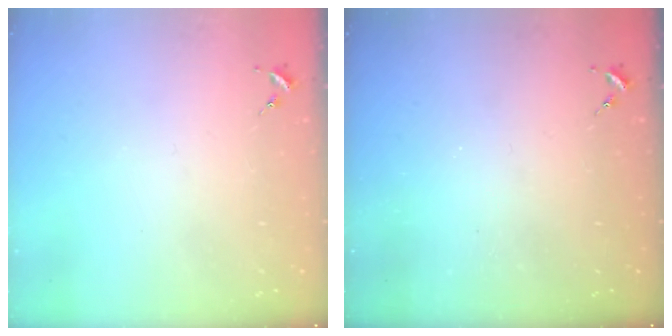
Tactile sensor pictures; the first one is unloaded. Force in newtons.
{"total": 0.0}